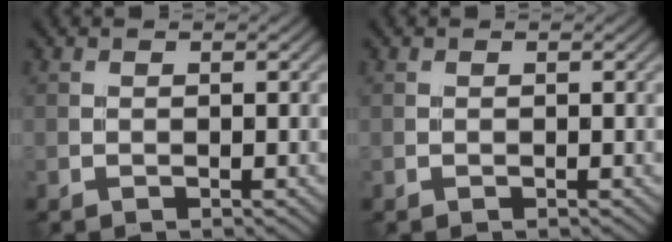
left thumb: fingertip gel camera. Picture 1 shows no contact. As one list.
[{"total": 0.0}]